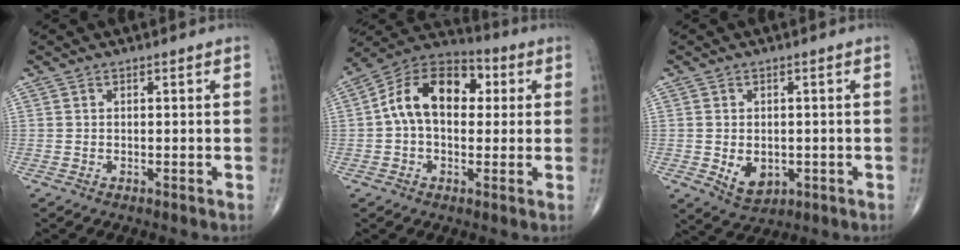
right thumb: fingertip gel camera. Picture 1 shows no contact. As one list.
[{"total": 14.9, "force": [2.2, 9.7, 11.2], "torque": [-0.165, 0.034, 0.022]}, {"total": 5.5, "force": [-1.0, 3.9, 3.7], "torque": [-0.044, -0.006, -0.003]}]